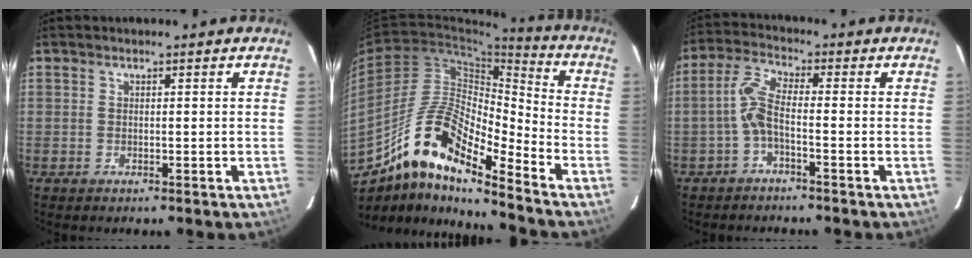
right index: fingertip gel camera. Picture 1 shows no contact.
{"total": 16.0, "force": [-11.0, 3.5, 11.1], "torque": [-0.207, 0.023, -0.192]}
{"total": 5.0, "force": [-1.4, 0.8, 4.8], "torque": [-0.103, 0.014, -0.033]}